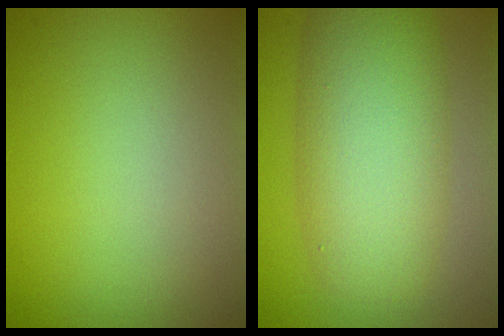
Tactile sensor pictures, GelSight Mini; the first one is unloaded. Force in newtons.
{"total": 8.0, "press": 8.0, "slide": 0.5}